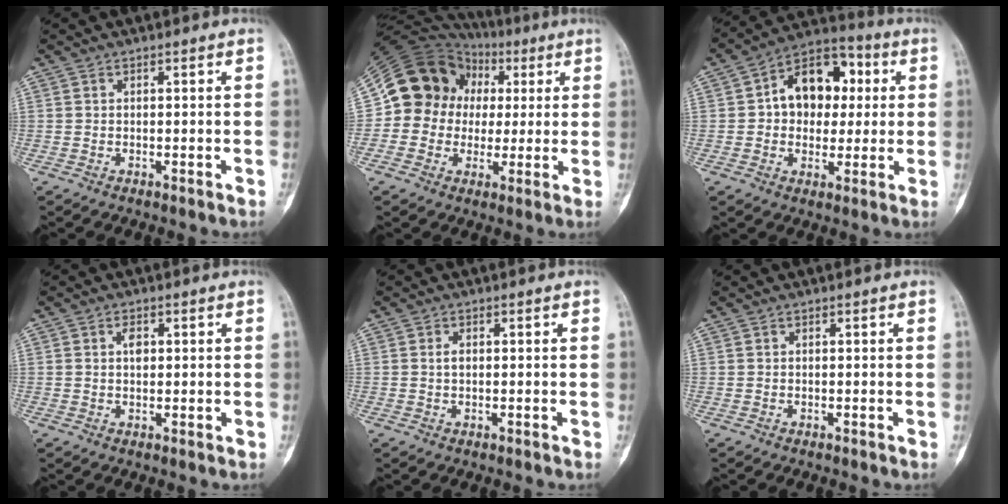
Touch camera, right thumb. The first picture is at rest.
{"total": 14.7, "force": [2.4, 13.5, 5.2], "torque": [-0.061, 0.033, 0.045]}
{"total": 14.4, "force": [2.3, 10.4, 9.8], "torque": [-0.094, 0.022, 0.026]}
{"total": 2.3, "force": [0.6, 1.5, 1.6], "torque": [-0.018, 0.002, 0.008]}
{"total": 1.1, "force": [0.1, 0.6, 0.9], "torque": [-0.012, -0.001, 0.002]}
{"total": 0.0}